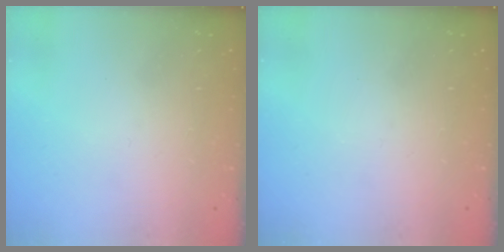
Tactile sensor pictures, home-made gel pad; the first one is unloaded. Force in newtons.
{"total": 0.0}